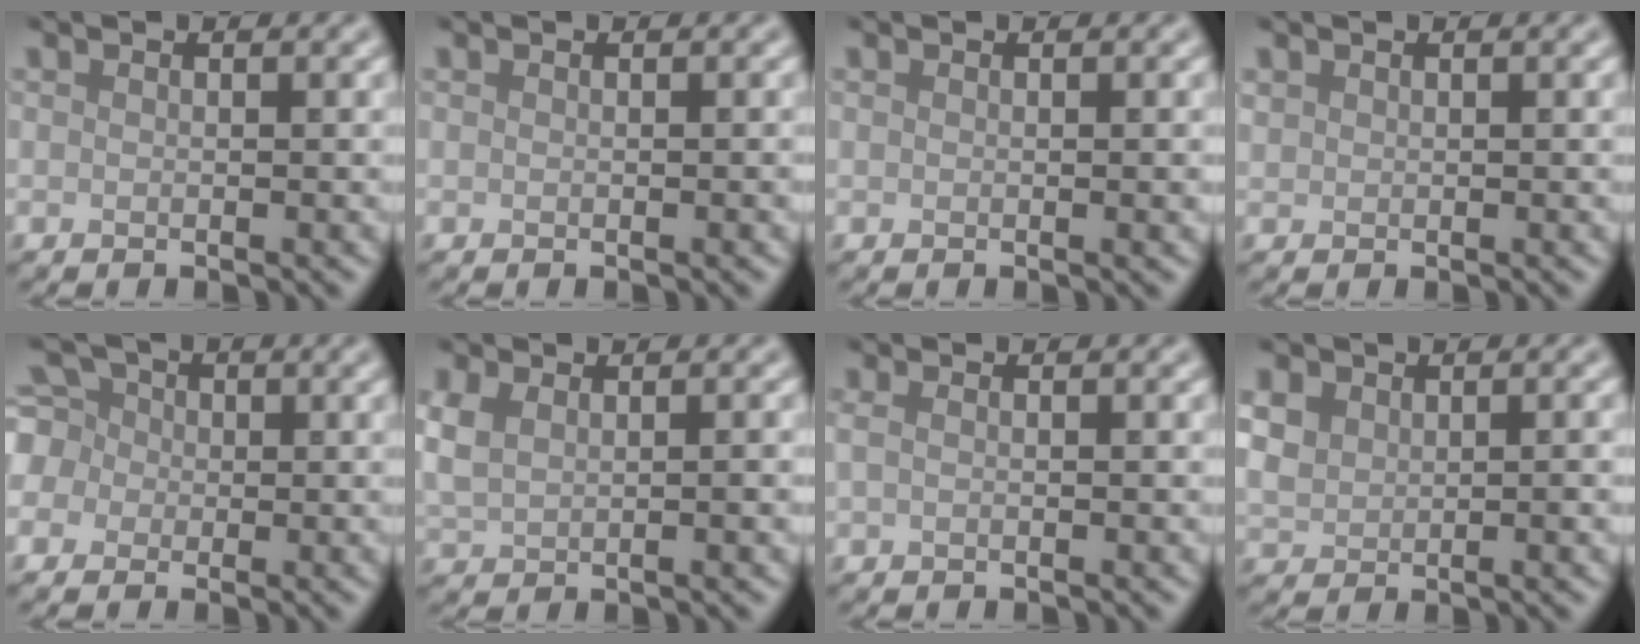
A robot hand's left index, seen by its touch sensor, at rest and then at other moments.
{"total": 0.0}
{"total": 0.6, "force": [0.1, 0.1, 0.6], "torque": [-0.006, 0.000, 0.001]}
{"total": 0.6, "force": [0.5, 0.4, 0.0], "torque": [0.001, 0.000, 0.012]}
{"total": 5.7, "force": [-0.1, 5.2, 2.2], "torque": [-0.051, 0.033, -0.041]}
{"total": 3.4, "force": [0.7, 2.1, 2.6], "torque": [-0.050, 0.010, 0.025]}
{"total": 0.8, "force": [0.1, 0.3, 0.7], "torque": [-0.017, 0.000, 0.000]}
{"total": 2.9, "force": [0.9, 2.1, 1.8], "torque": [-0.039, -0.001, 0.016]}